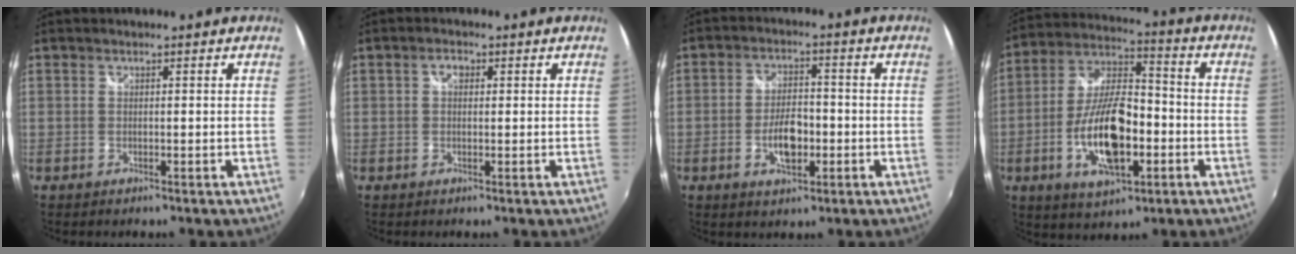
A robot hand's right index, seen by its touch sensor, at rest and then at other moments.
{"total": 1.9, "force": [0.4, 1.3, 1.3], "torque": [-0.022, 0.007, 0.005]}
{"total": 9.0, "force": [-2.9, 4.3, 7.3], "torque": [-0.140, 0.007, -0.044]}
{"total": 16.4, "force": [-4.7, 6.8, 14.2], "torque": [-0.283, 0.002, -0.081]}